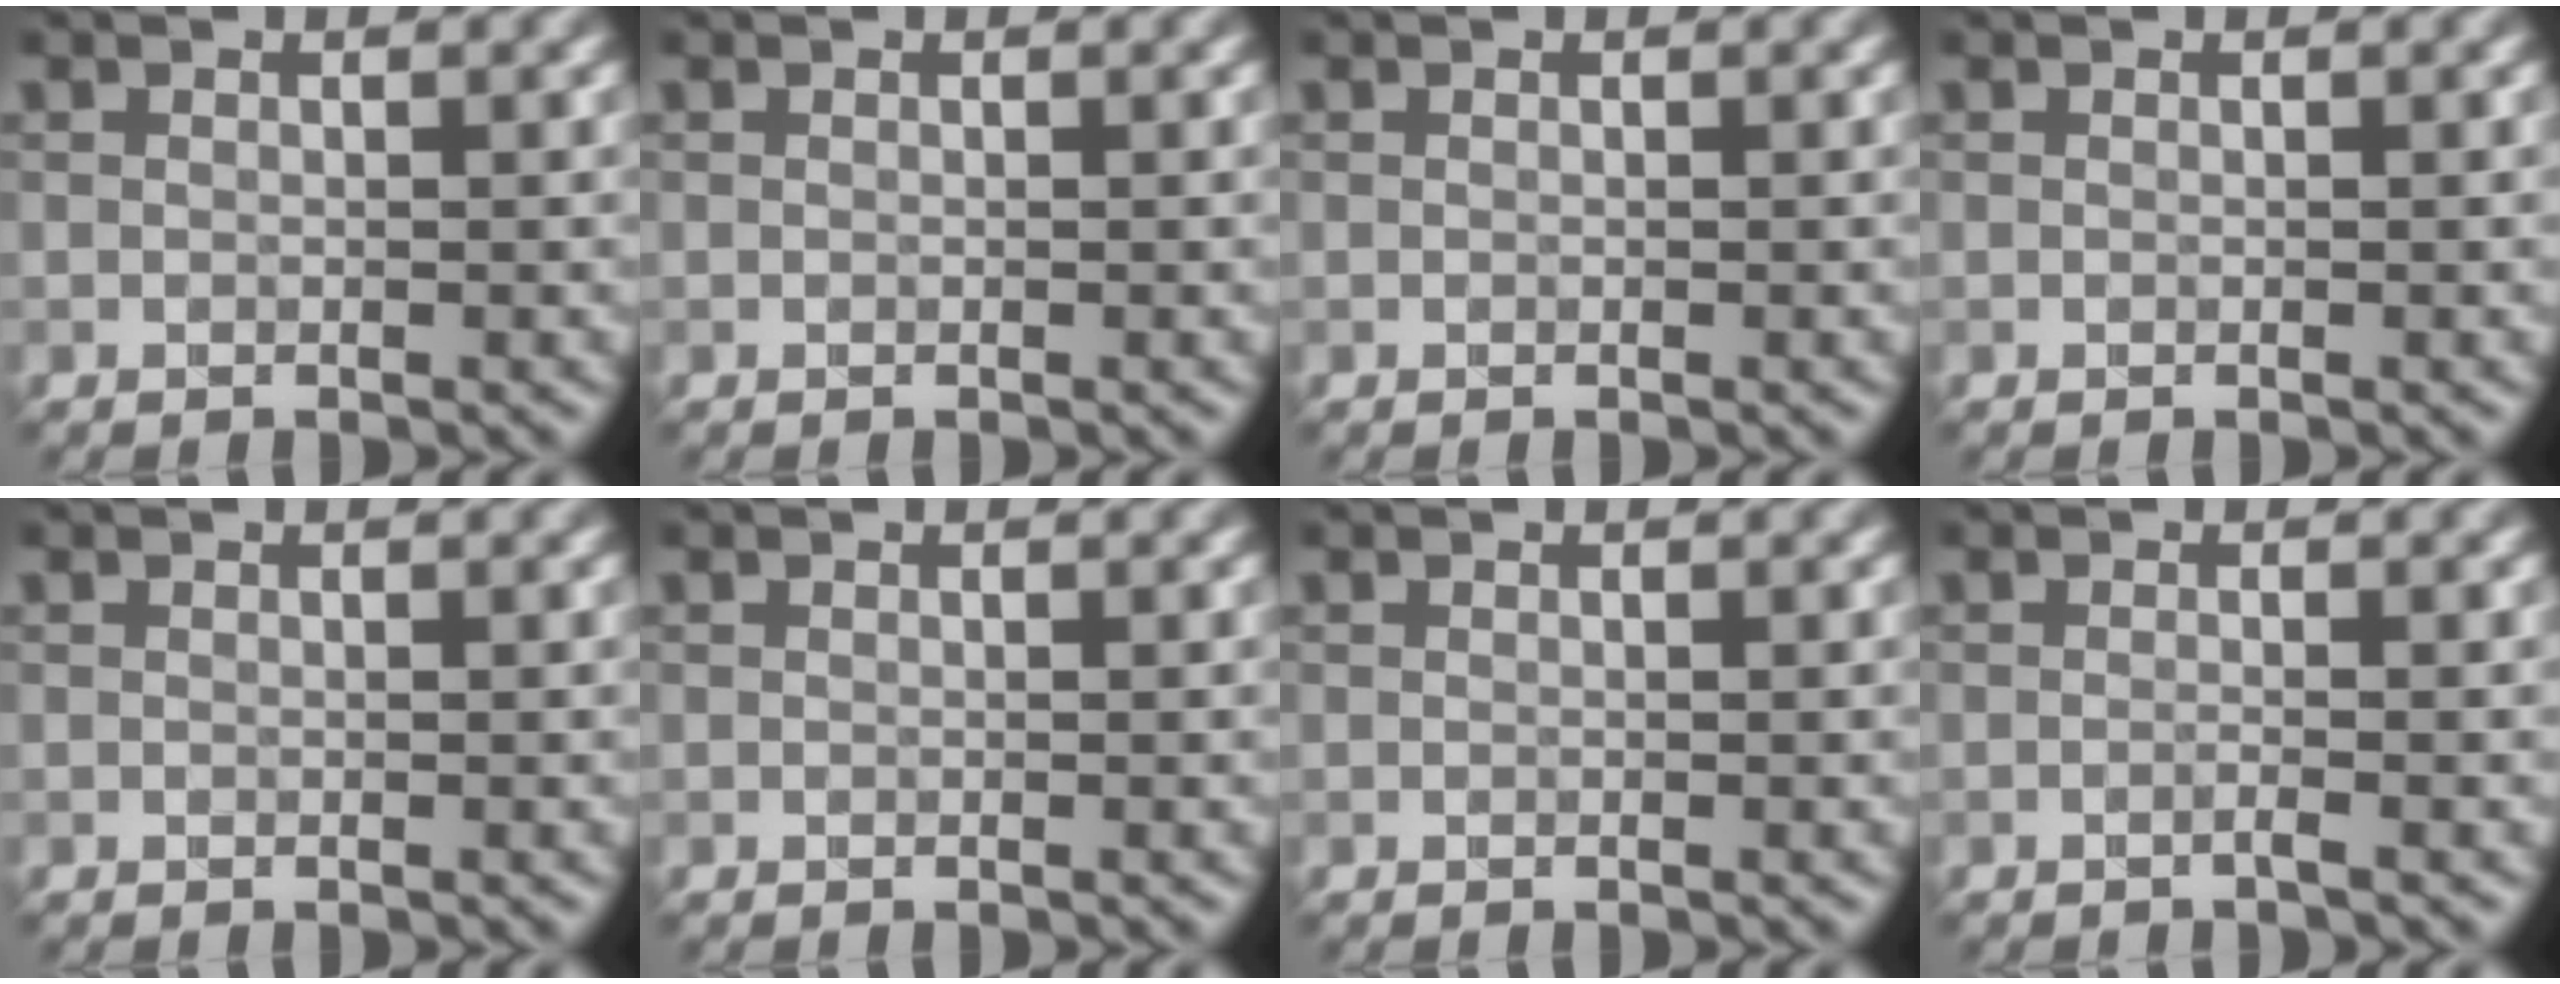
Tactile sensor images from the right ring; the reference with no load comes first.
{"total": 0.0}
{"total": 0.0}
{"total": 0.0}
{"total": 0.0}
{"total": 0.0}
{"total": 0.0}
{"total": 0.7, "force": [-0.4, 0.1, 0.6], "torque": [-0.010, -0.002, -0.010]}